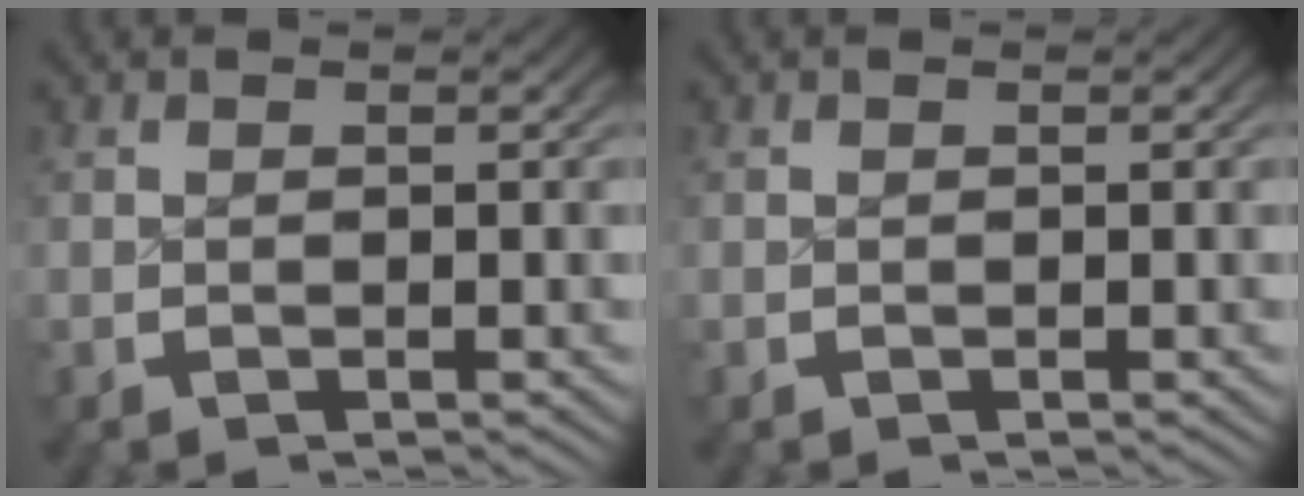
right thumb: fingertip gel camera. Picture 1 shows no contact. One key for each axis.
{"total": 0.0}